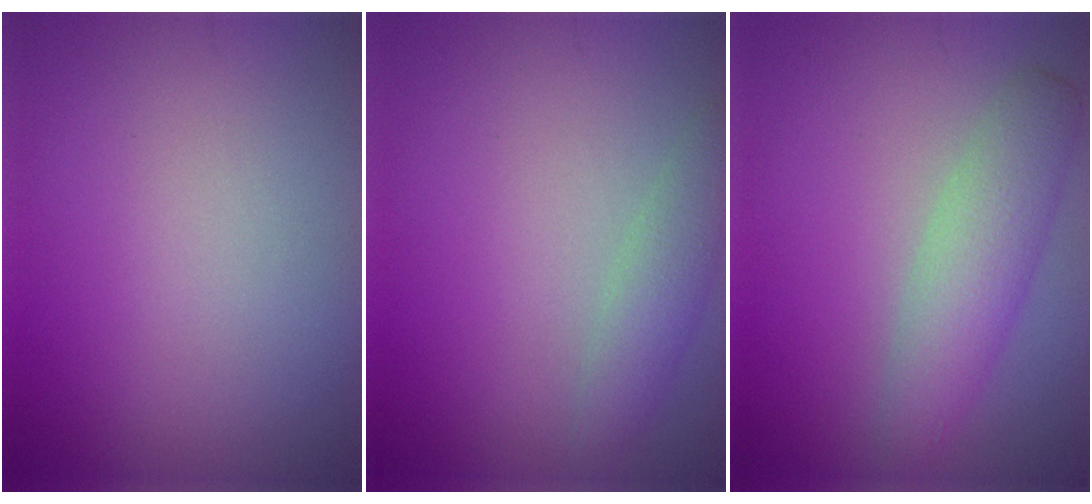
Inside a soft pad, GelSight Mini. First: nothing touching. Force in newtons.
{"total": 2.4, "press": 2.4, "slide": 0.2}
{"total": 4.1, "press": 4.1, "slide": 0.1}